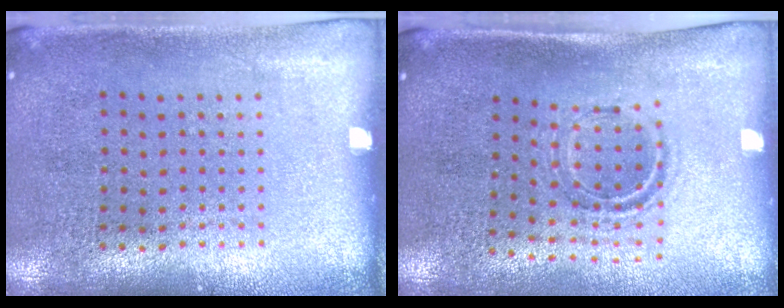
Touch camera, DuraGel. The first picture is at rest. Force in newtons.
{"total": 1.0, "press": 0.9, "slide": 0.3}